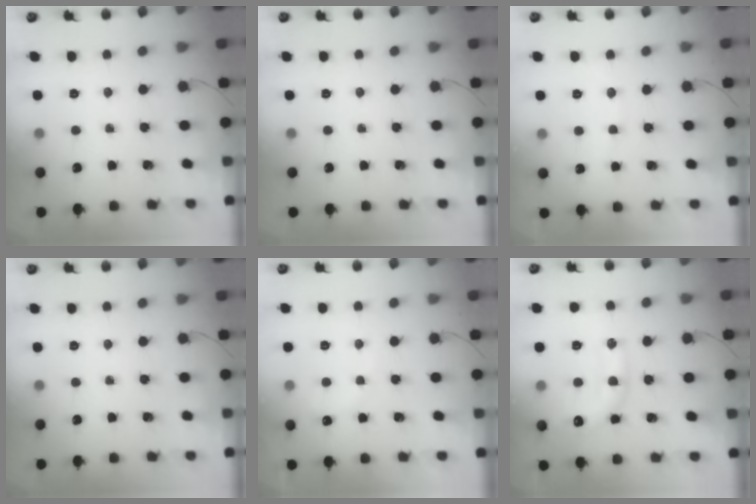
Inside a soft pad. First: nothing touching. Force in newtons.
{"total": 0.0}
{"total": 3.5, "press": 3.4, "slide": 0.9}
{"total": 0.0}
{"total": 6.5, "press": 6.3, "slide": 1.6}
{"total": 14.4, "press": 14.4, "slide": 1.2}